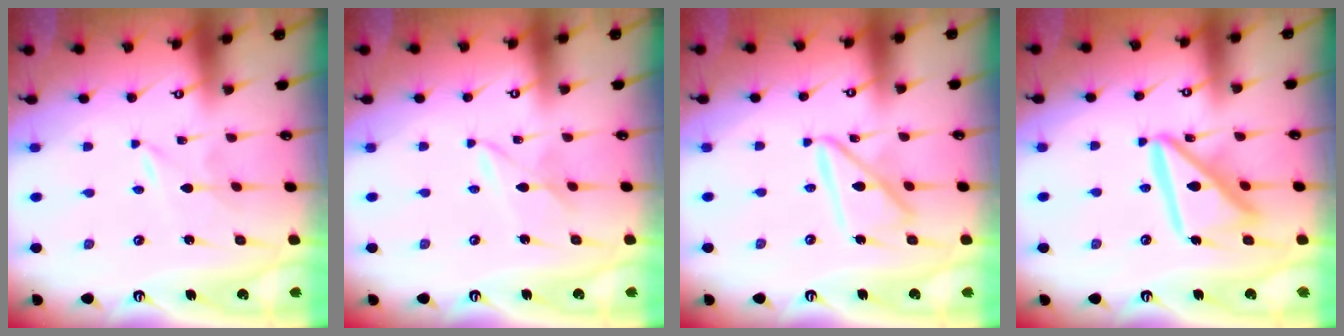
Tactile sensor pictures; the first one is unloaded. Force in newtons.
{"total": 2.9, "press": 2.9, "slide": 0.3}
{"total": 12.1, "press": 12.0, "slide": 1.0}
{"total": 15.1, "press": 14.9, "slide": 1.8}